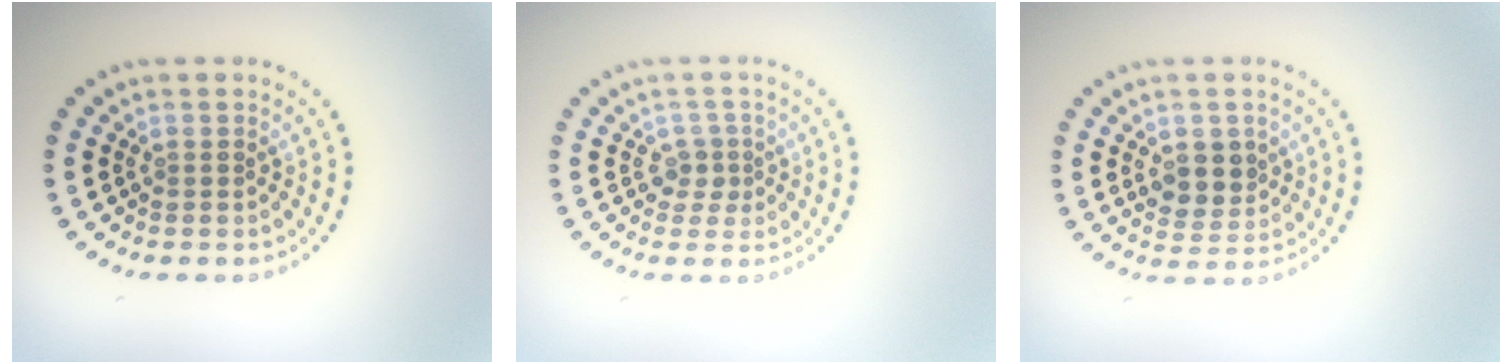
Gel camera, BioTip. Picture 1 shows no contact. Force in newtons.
{"total": 1.6, "press": 1.3, "slide": 1.0}
{"total": 2.9, "press": 2.8, "slide": 0.9}